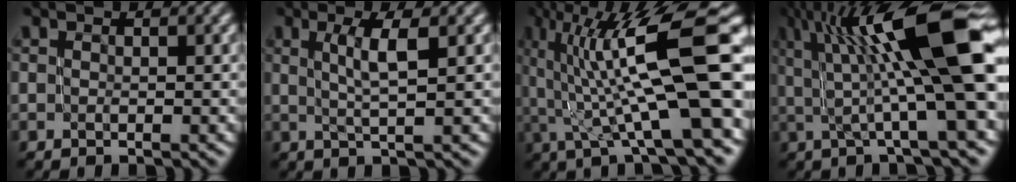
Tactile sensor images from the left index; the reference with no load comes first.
{"total": 3.1, "force": [0.9, 0.5, 2.9], "torque": [-0.050, 0.005, 0.016]}
{"total": 14.3, "force": [2.8, 3.5, 13.6], "torque": [-0.217, 0.024, 0.052]}
{"total": 14.2, "force": [3.1, 3.3, 13.5], "torque": [-0.195, 0.019, 0.050]}